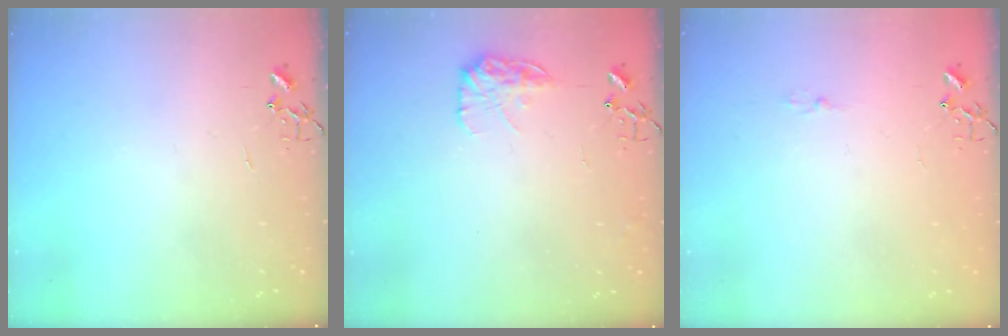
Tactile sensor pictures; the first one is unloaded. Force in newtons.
{"total": 11.4, "press": 11.3, "slide": 0.4}
{"total": 3.4, "press": 3.4, "slide": 0.5}